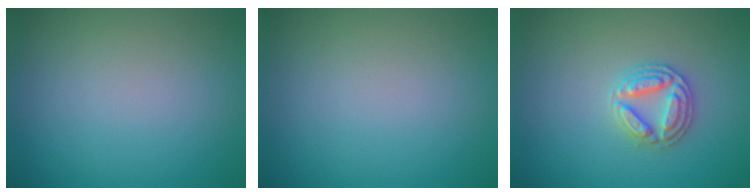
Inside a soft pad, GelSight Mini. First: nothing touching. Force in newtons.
{"total": 0.0}
{"total": 2.9, "press": 2.9, "slide": 0.2}